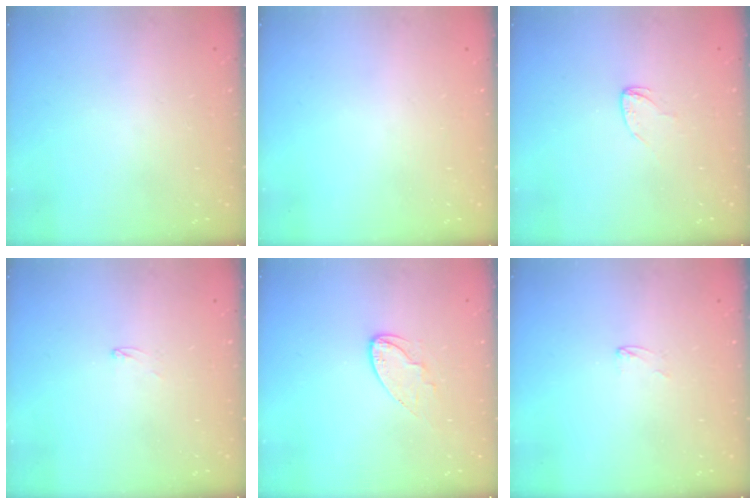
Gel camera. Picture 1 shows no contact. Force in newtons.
{"total": 0.0}
{"total": 3.3, "press": 3.3, "slide": 0.3}
{"total": 2.6, "press": 2.6, "slide": 0.2}
{"total": 7.2, "press": 7.2, "slide": 0.4}
{"total": 1.7, "press": 1.6, "slide": 0.1}